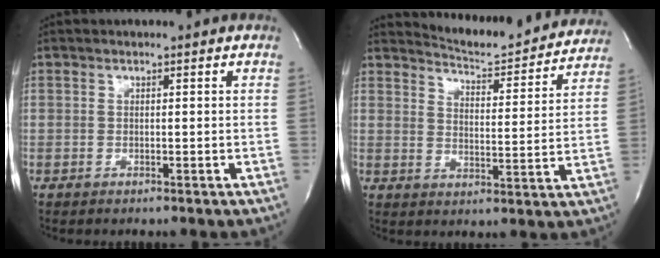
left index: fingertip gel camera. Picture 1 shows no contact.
{"total": 13.7, "force": [13.4, 1.8, 2.2], "torque": [-0.029, -0.026, 0.167]}